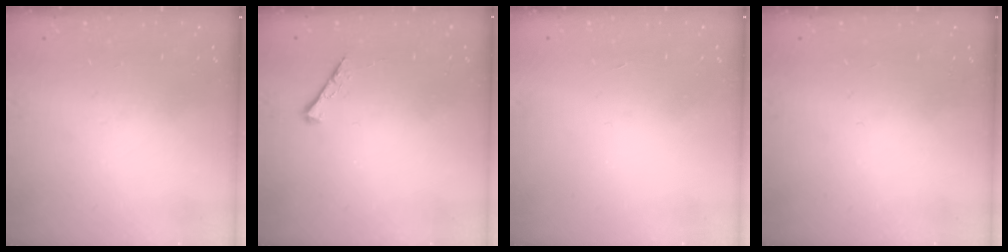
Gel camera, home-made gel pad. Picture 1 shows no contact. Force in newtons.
{"total": 3.9, "press": 3.9, "slide": 0.5}
{"total": 1.7, "press": 1.7, "slide": 0.1}
{"total": 0.0}